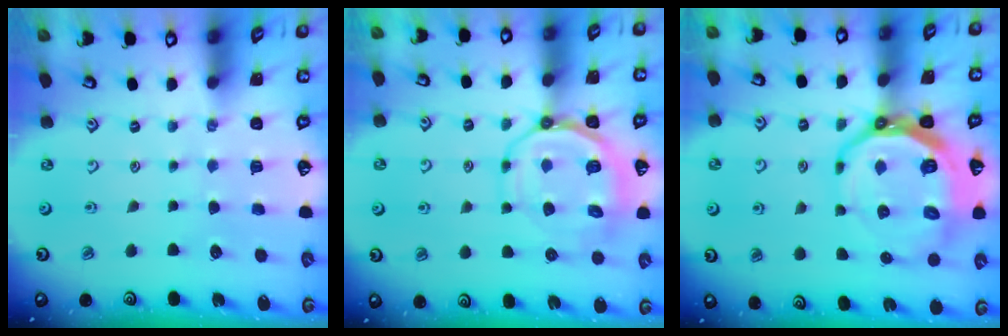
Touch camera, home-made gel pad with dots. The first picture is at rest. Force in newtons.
{"total": 12.5, "press": 12.2, "slide": 2.5}
{"total": 17.3, "press": 16.8, "slide": 4.4}